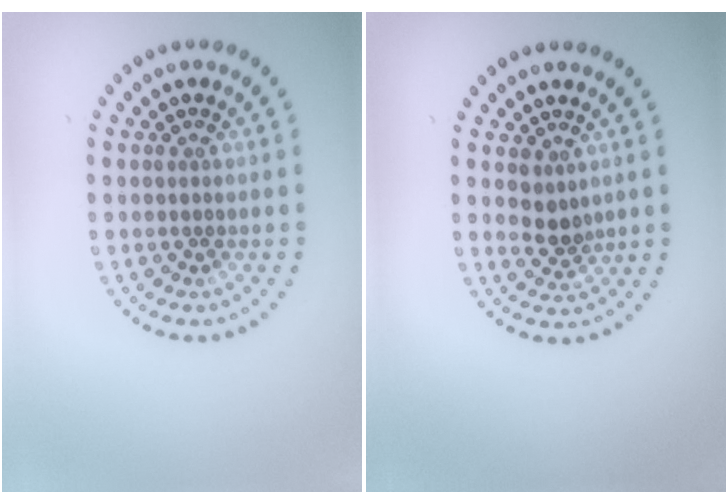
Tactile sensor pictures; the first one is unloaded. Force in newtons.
{"total": 2.0, "press": 1.7, "slide": 1.1}